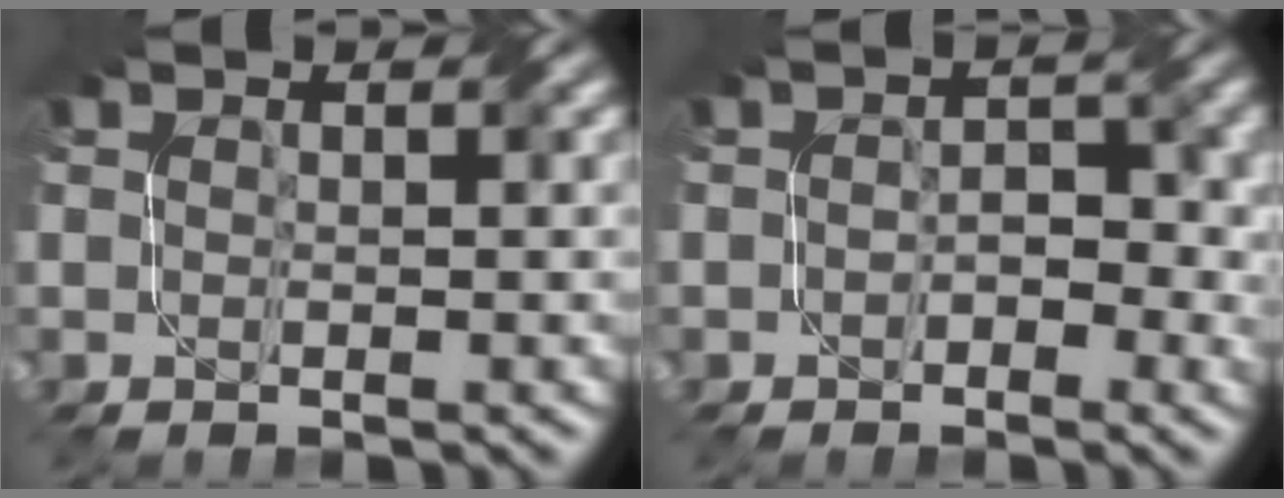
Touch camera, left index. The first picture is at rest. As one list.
[{"total": 2.1, "force": [-0.6, 1.5, 1.4], "torque": [-0.014, 0.005, -0.003]}]